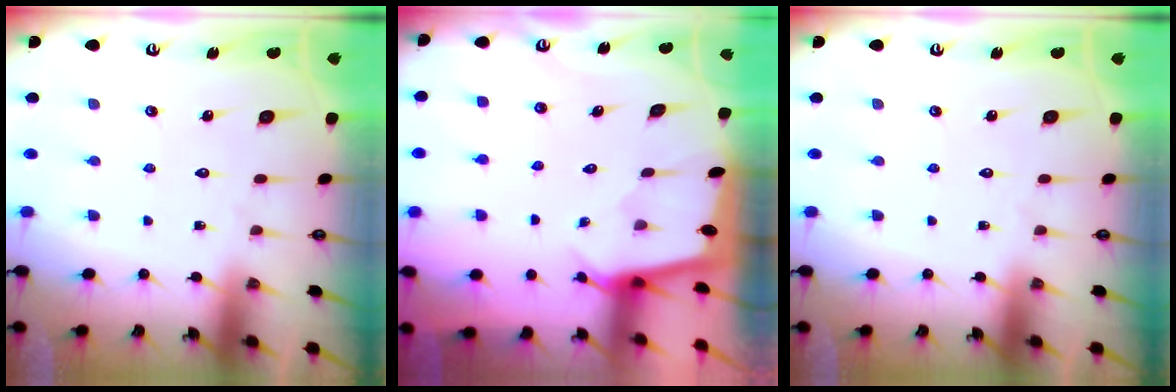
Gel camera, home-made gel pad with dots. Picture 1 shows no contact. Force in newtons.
{"total": 1.6, "press": 1.6, "slide": 0.2}
{"total": 0.0}